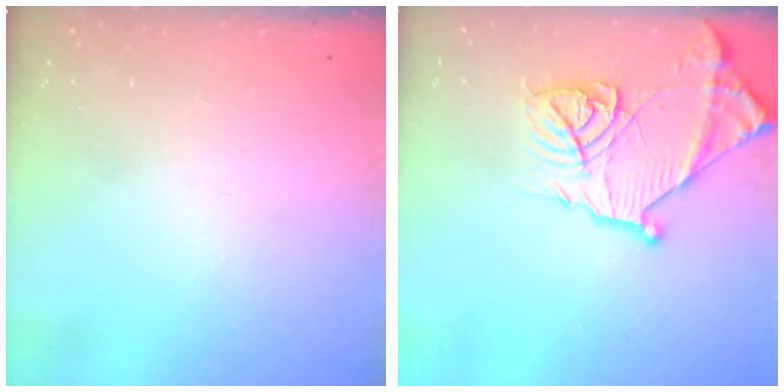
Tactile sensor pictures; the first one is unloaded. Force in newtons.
{"total": 18.2, "press": 18.2, "slide": 1.4}